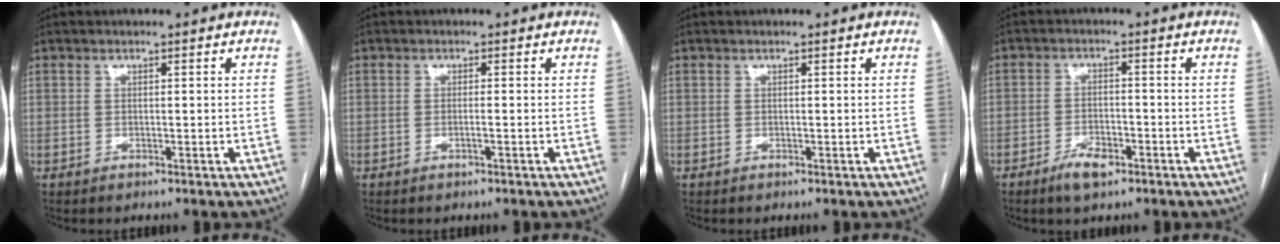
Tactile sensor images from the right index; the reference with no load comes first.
{"total": 1.0, "force": [-0.4, -0.2, 0.9], "torque": [-0.017, 0.000, -0.006]}
{"total": 0.0}
{"total": 4.4, "force": [-2.9, 1.7, 2.9], "torque": [-0.058, 0.001, -0.046]}